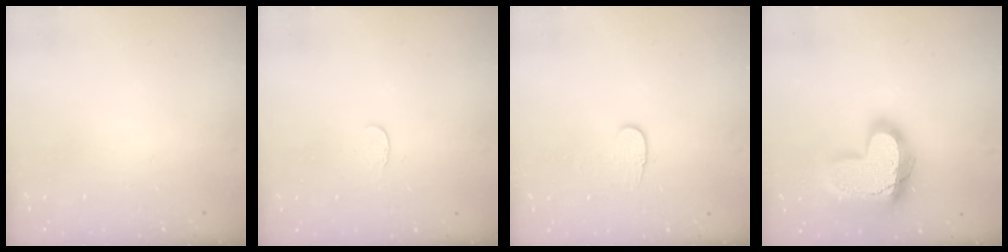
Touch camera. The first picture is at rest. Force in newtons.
{"total": 3.4, "press": 3.4, "slide": 0.3}
{"total": 6.1, "press": 6.1, "slide": 0.5}
{"total": 21.7, "press": 21.6, "slide": 1.9}